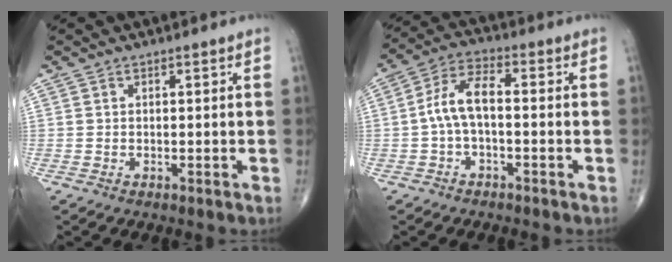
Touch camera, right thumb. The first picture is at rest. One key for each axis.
{"total": 7.2, "fx": -0.9, "fy": 3.3, "fz": 6.3, "tx": -0.127, "ty": 0.032, "tz": -0.026}